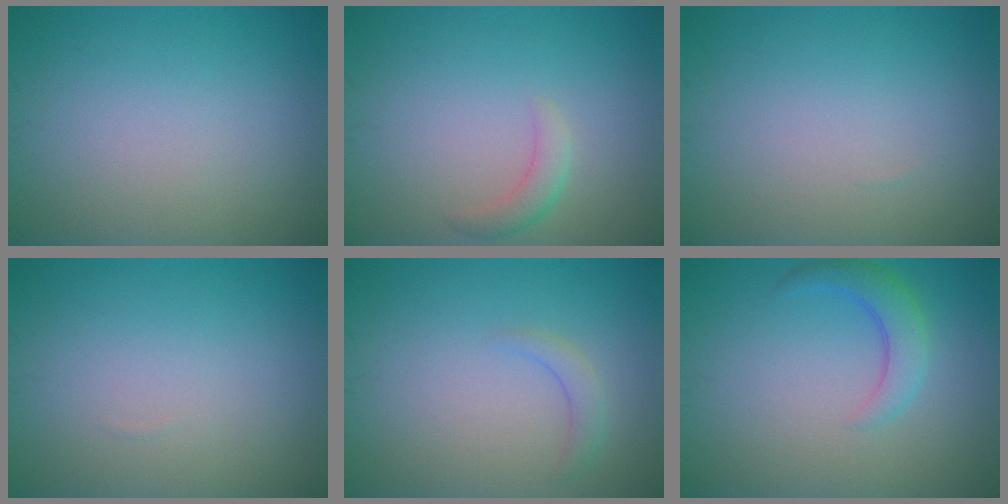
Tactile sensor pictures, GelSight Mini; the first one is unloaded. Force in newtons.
{"total": 1.7, "press": 1.7, "slide": 0.1}
{"total": 0.0}
{"total": 0.0}
{"total": 1.4, "press": 1.3, "slide": 0.3}
{"total": 2.9, "press": 2.9, "slide": 0.2}